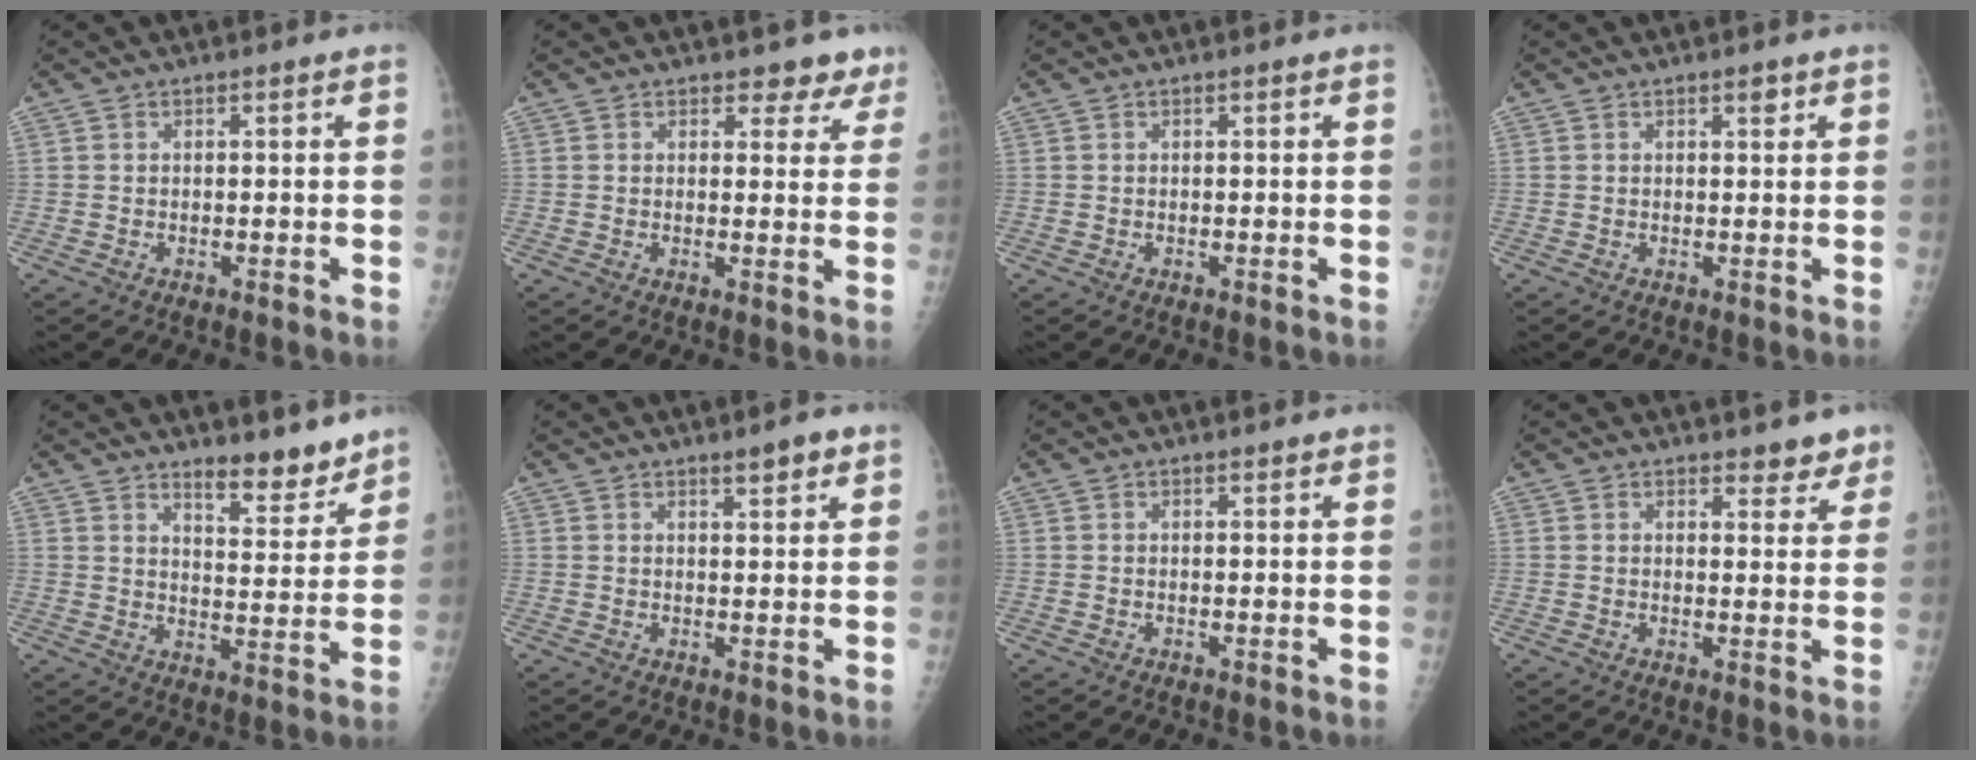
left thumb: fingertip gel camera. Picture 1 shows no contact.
{"total": 4.3, "force": [3.5, 2.4, 0.7], "torque": [0.025, -0.022, 0.028]}
{"total": 0.0}
{"total": 1.2, "force": [0.8, 0.5, 0.8], "torque": [-0.005, -0.003, 0.011]}
{"total": 7.9, "force": [6.7, 2.3, 3.6], "torque": [-0.028, -0.059, 0.106]}
{"total": 3.0, "force": [2.1, 0.7, 2.0], "torque": [-0.023, -0.013, 0.029]}
{"total": 0.5, "force": [0.4, 0.2, 0.2], "torque": [-0.006, -0.003, 0.006]}
{"total": 4.1, "force": [3.4, 1.9, 1.3], "torque": [0.014, -0.020, 0.039]}